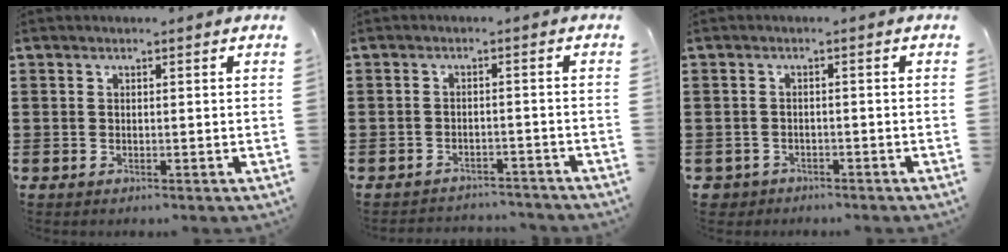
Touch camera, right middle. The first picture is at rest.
{"total": 2.5, "force": [-2.4, 0.3, -0.1], "torque": [-0.006, 0.002, -0.053]}
{"total": 1.7, "force": [-1.6, 0.7, -0.2], "torque": [-0.004, 0.000, -0.038]}